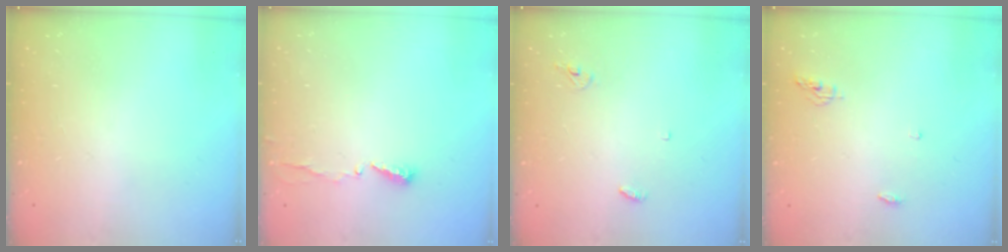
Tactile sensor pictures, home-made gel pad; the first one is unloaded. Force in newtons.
{"total": 4.8, "press": 4.8, "slide": 0.3}
{"total": 3.1, "press": 3.1, "slide": 0.2}
{"total": 7.8, "press": 4.6, "slide": 6.3}